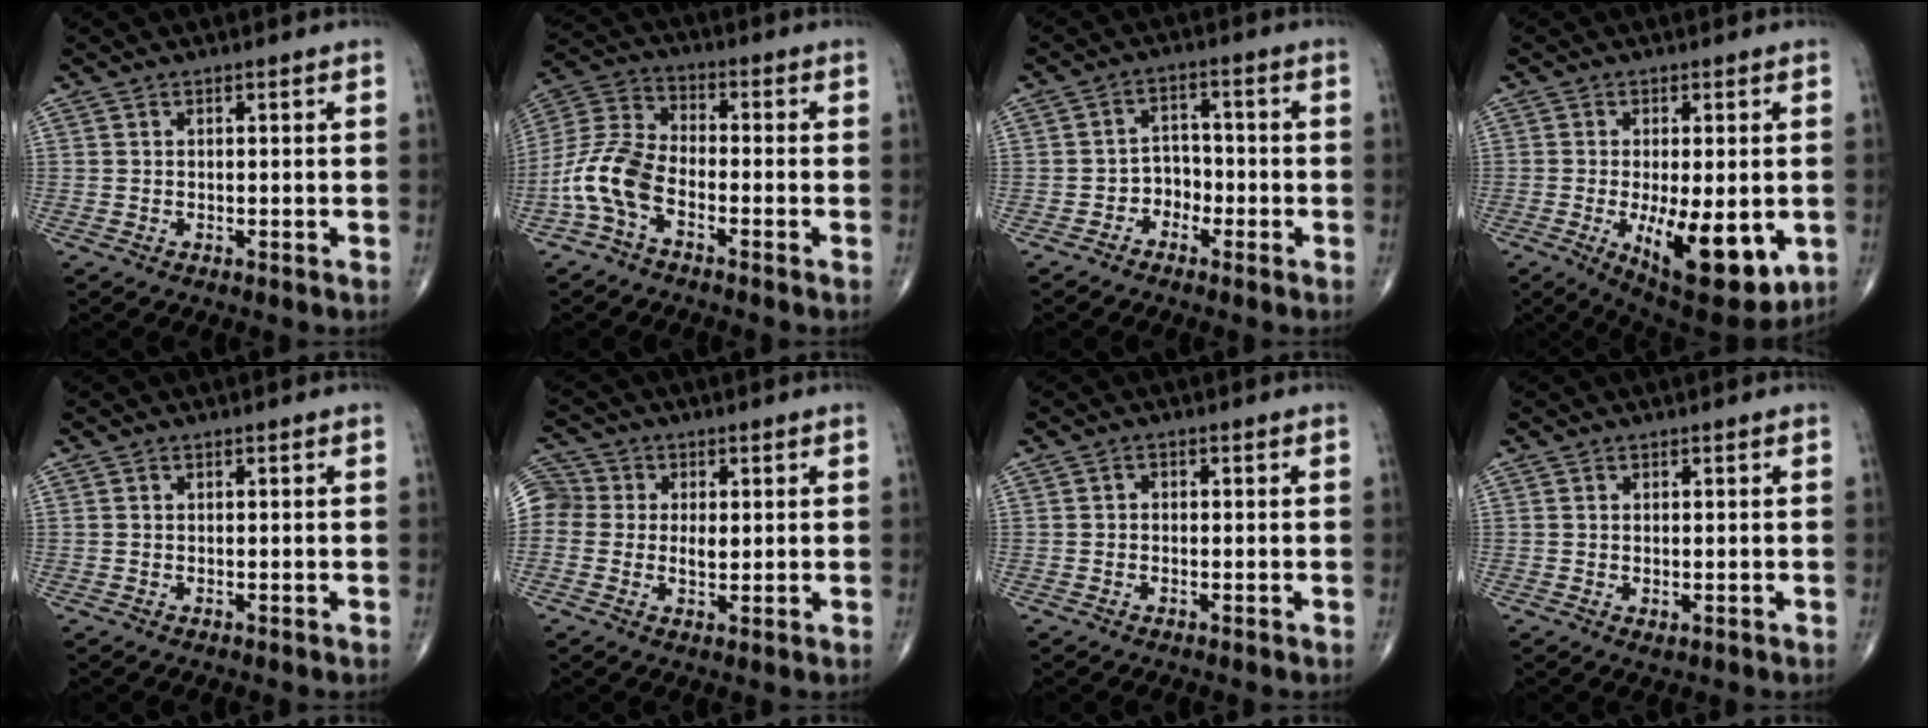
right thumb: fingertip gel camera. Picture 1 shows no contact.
{"total": 10.1, "force": [-4.3, 5.2, 7.5], "torque": [-0.166, 0.034, -0.096]}
{"total": 3.9, "force": [-2.2, 3.0, 1.2], "torque": [0.008, 0.025, -0.048]}
{"total": 15.3, "force": [-3.8, 6.1, 13.5], "torque": [-0.189, -0.023, -0.038]}
{"total": 0.0}
{"total": 11.2, "force": [1.3, 9.3, 6.1], "torque": [-0.123, 0.015, 0.019]}
{"total": 0.7, "force": [-0.1, 0.6, 0.3], "torque": [0.002, 0.003, -0.008]}
{"total": 1.1, "force": [-0.1, 0.6, 0.9], "torque": [-0.016, -0.005, 0.001]}